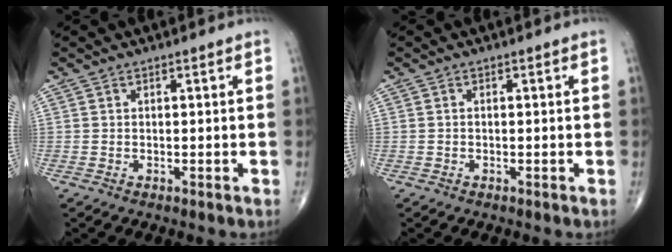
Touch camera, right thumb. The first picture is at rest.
{"total": 0.0}